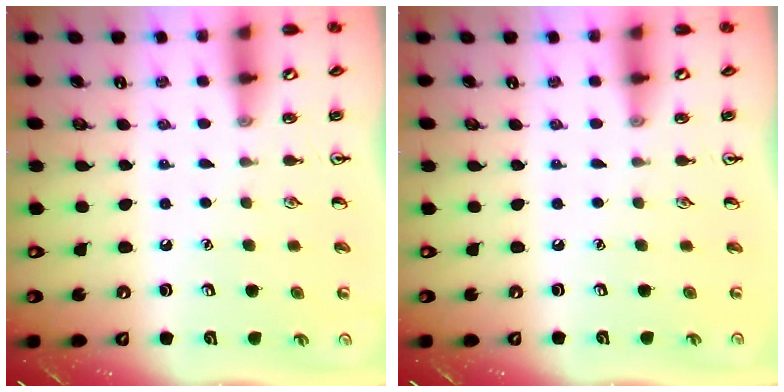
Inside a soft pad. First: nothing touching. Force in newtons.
{"total": 0.0}